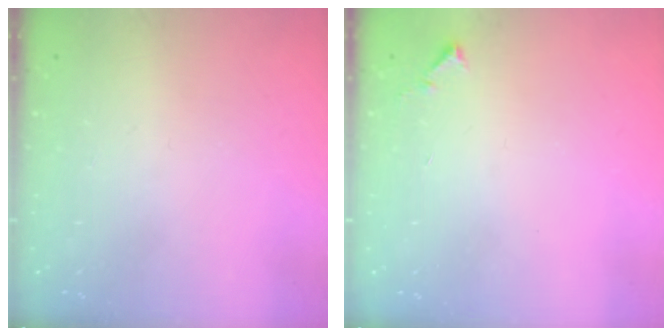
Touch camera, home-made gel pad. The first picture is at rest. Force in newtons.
{"total": 5.8, "press": 5.8, "slide": 0.4}